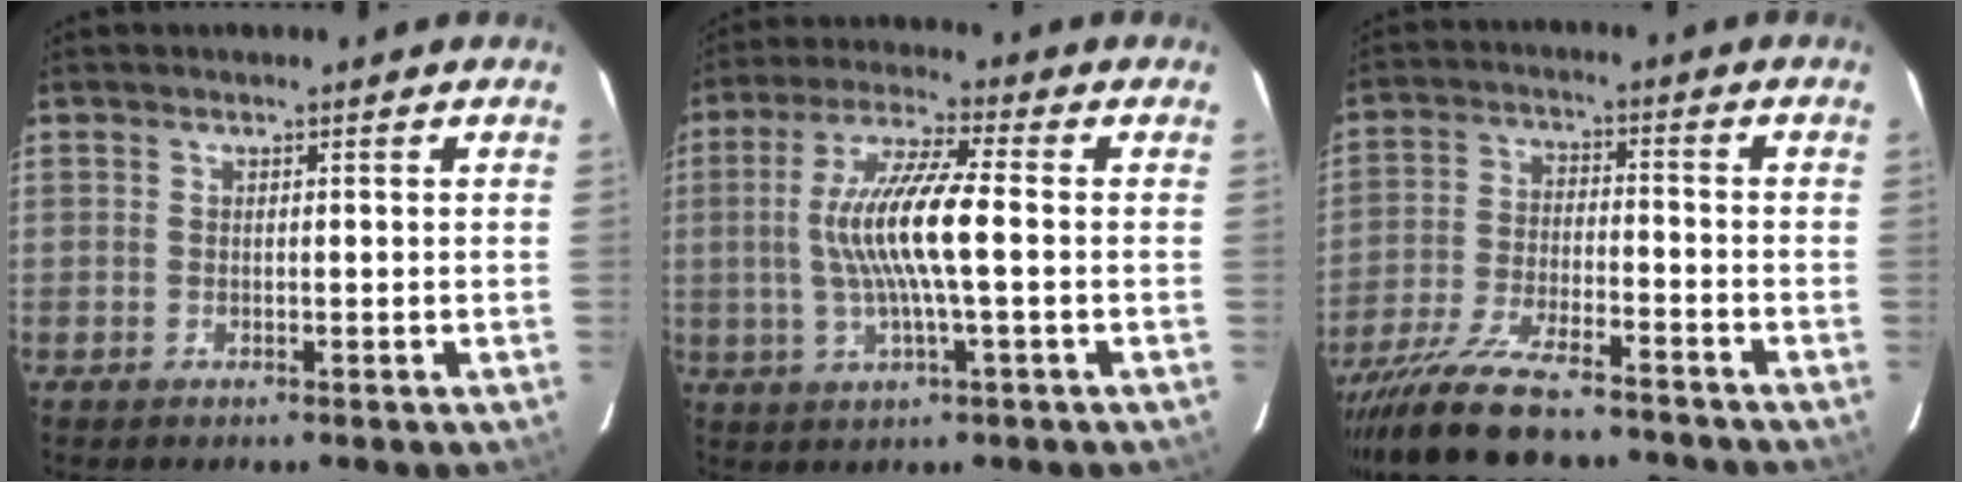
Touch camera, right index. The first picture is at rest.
{"total": 11.7, "force": [-0.5, 1.0, 11.7], "torque": [-0.224, 0.003, -0.010]}
{"total": 17.4, "force": [-14.7, 4.0, 8.3], "torque": [-0.174, -0.039, -0.244]}